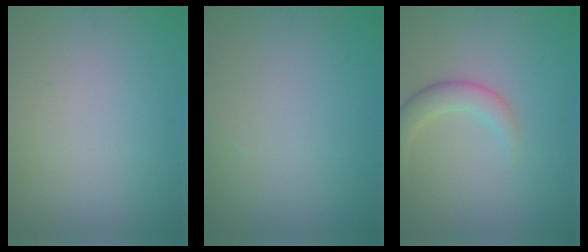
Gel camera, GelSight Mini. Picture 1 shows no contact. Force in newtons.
{"total": 0.0}
{"total": 2.7, "press": 2.7, "slide": 0.2}